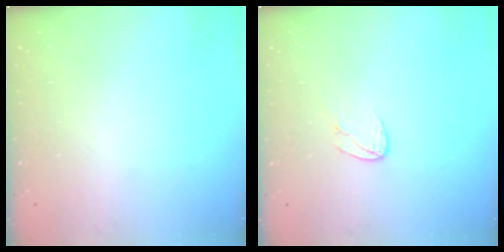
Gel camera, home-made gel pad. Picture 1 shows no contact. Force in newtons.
{"total": 5.8, "press": 5.8, "slide": 0.5}